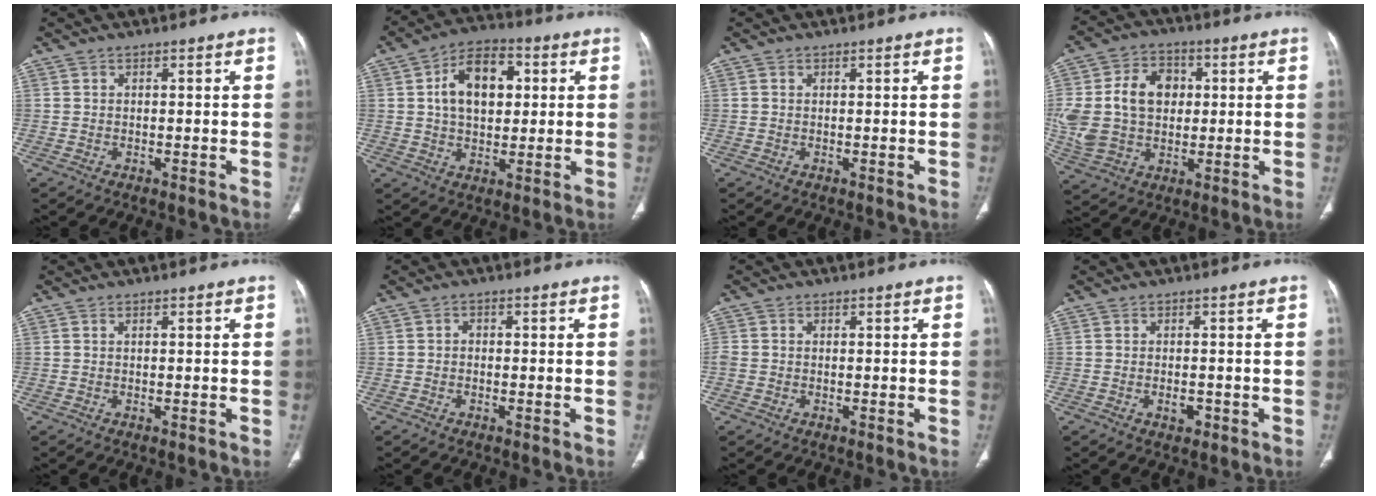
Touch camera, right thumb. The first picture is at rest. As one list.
[{"total": 12.7, "force": [2.6, 8.1, 9.4], "torque": [-0.131, 0.010, 0.037]}, {"total": 0.0}, {"total": 16.5, "force": [1.5, 12.4, 10.9], "torque": [-0.200, 0.016, 0.034]}, {"total": 0.0}, {"total": 1.2, "force": [-0.3, 1.0, 0.6], "torque": [-0.002, 0.004, -0.009]}, {"total": 1.6, "force": [-0.3, 1.4, 0.7], "torque": [-0.013, 0.005, -0.007]}, {"total": 2.4, "force": [-0.9, 1.6, 1.6], "torque": [-0.015, 0.005, -0.009]}]